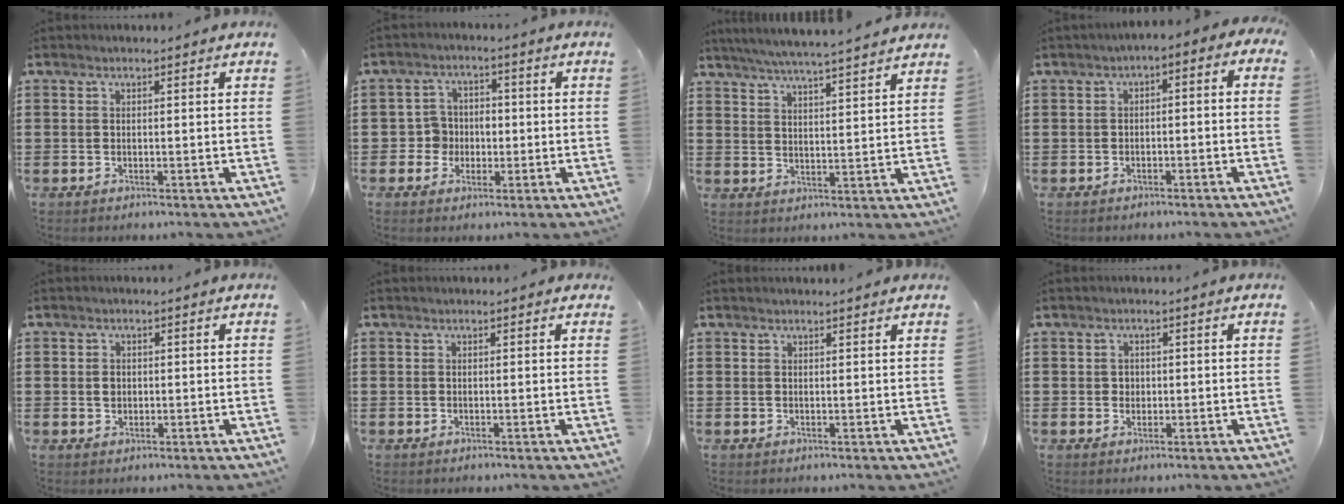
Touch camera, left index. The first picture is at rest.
{"total": 4.3, "force": [-0.7, 4.1, 1.1], "torque": [-0.037, 0.010, -0.017]}
{"total": 5.1, "force": [4.8, -0.6, 1.6], "torque": [-0.049, -0.026, 0.083]}
{"total": 2.7, "force": [-2.5, 0.7, 0.7], "torque": [-0.018, 0.004, -0.056]}
{"total": 1.5, "force": [0.2, 1.2, 0.9], "torque": [-0.019, 0.008, 0.002]}
{"total": 0.0}
{"total": 0.9, "force": [0.9, 0.0, 0.3], "torque": [-0.007, -0.001, 0.017]}
{"total": 1.4, "force": [0.2, 1.3, 0.3], "torque": [-0.011, 0.007, 0.003]}